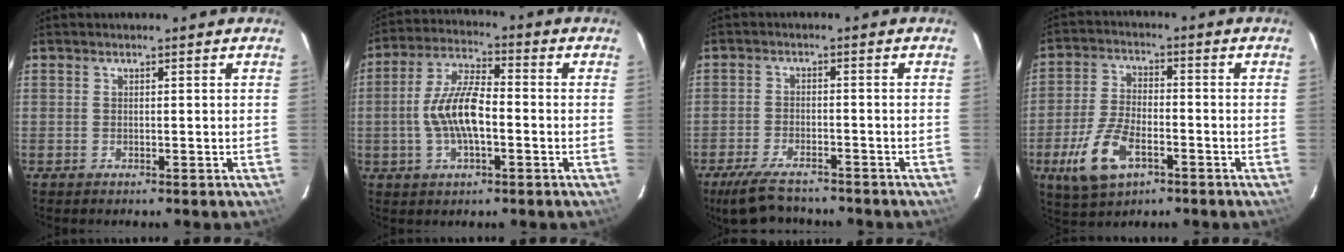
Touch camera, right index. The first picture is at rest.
{"total": 10.4, "force": [-2.0, 3.9, 9.4], "torque": [-0.194, 0.009, -0.037]}
{"total": 9.4, "force": [-7.8, 3.2, 4.3], "torque": [-0.109, -0.018, -0.130]}
{"total": 11.4, "force": [-5.1, 5.7, 8.4], "torque": [-0.191, -0.008, -0.092]}